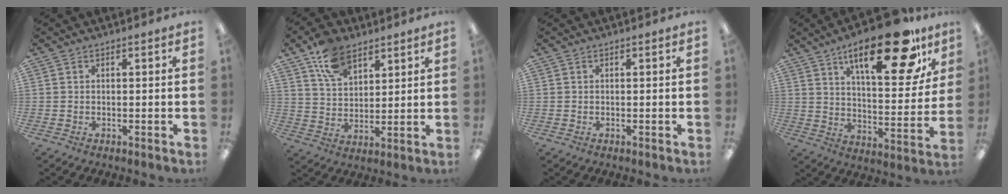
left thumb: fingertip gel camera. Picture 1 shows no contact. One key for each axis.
{"total": 11.1, "fx": 7.2, "fy": 6.6, "fz": 5.4, "tx": -0.102, "ty": -0.020, "tz": 0.136}
{"total": 0.0}
{"total": 23.3, "fx": 14.3, "fy": 8.1, "fz": 16.5, "tx": -0.236, "ty": -0.076, "tz": 0.223}